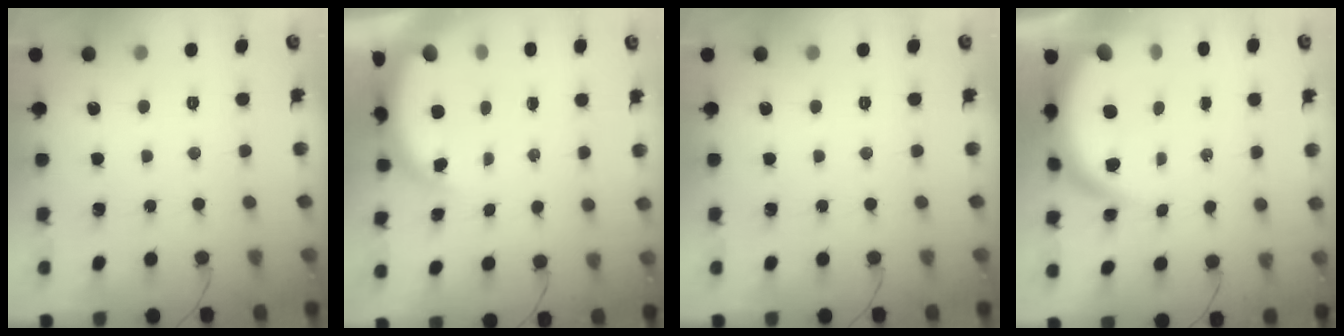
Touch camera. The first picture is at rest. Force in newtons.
{"total": 4.6, "press": 4.6, "slide": 0.1}
{"total": 0.0}
{"total": 9.3, "press": 9.2, "slide": 1.1}